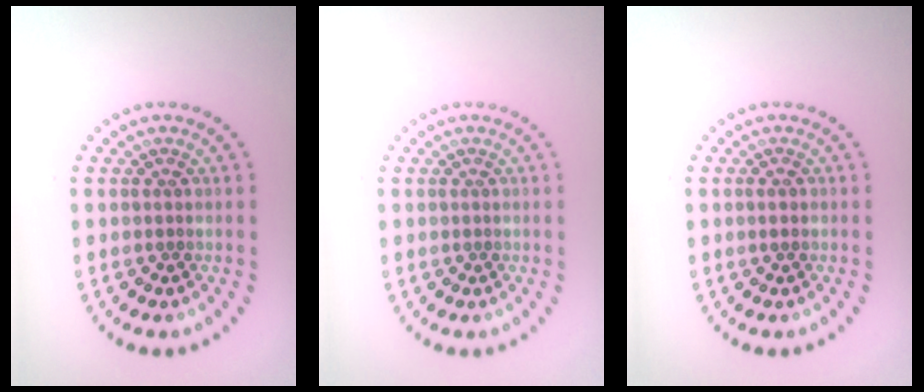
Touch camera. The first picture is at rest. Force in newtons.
{"total": 0.0}
{"total": 1.1, "press": 1.1, "slide": 0.1}